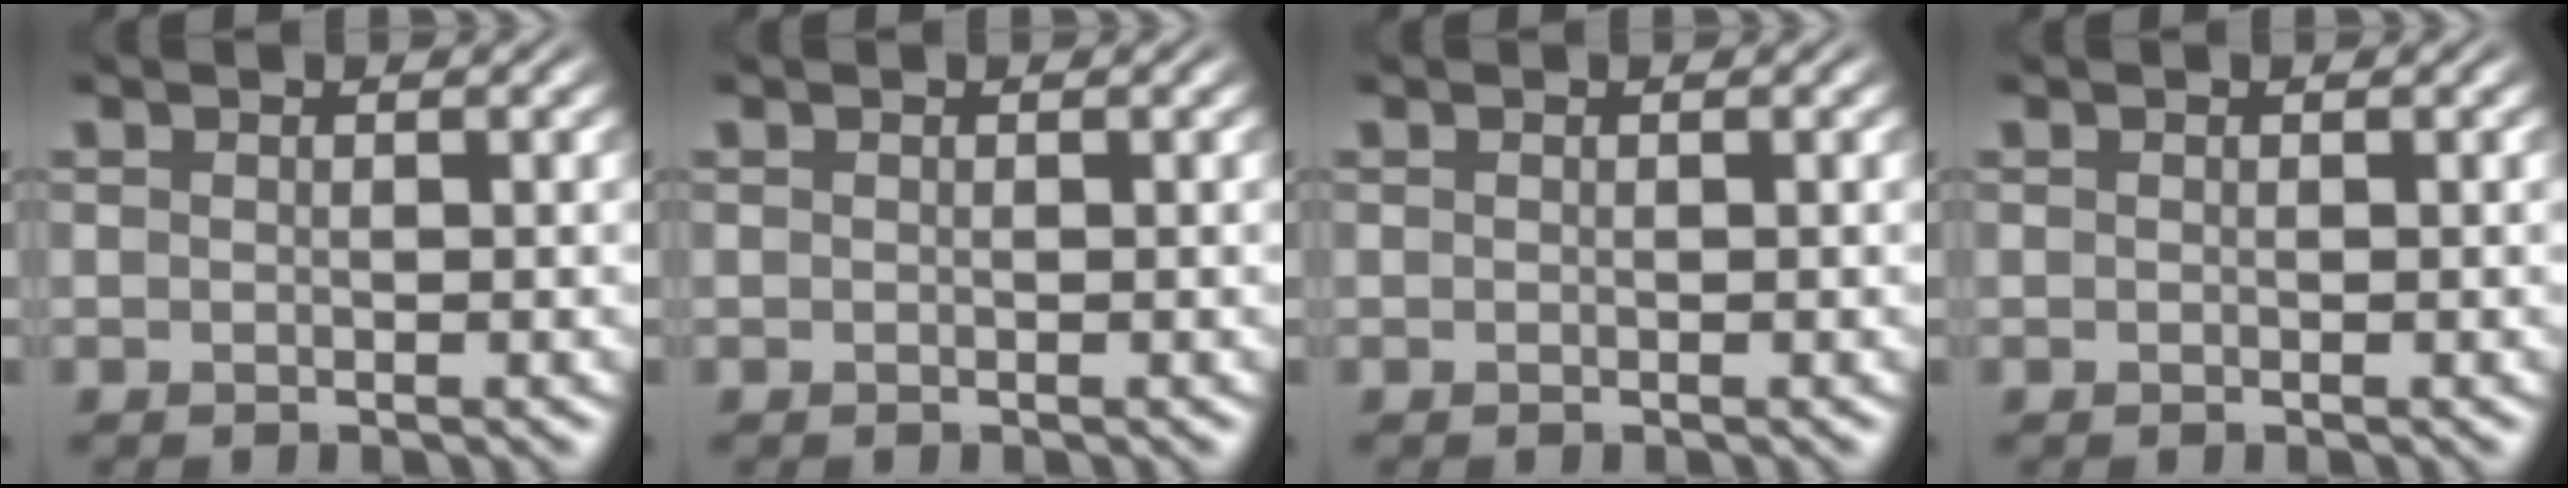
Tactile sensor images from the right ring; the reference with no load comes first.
{"total": 0.0}
{"total": 0.0}
{"total": 0.0}